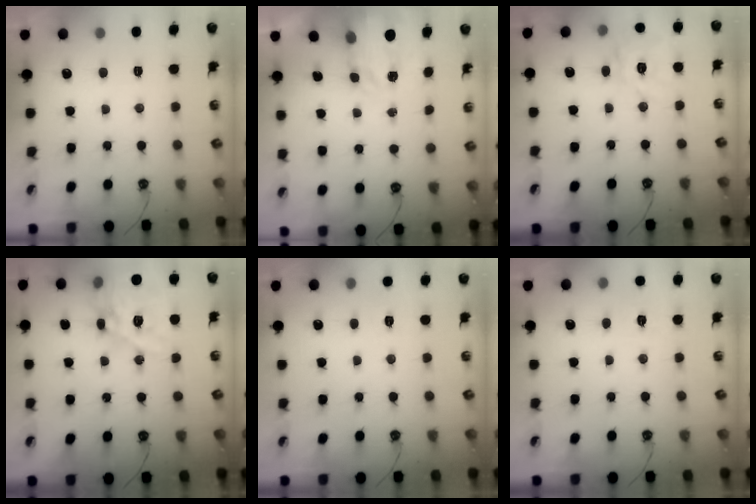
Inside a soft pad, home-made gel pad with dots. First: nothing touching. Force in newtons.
{"total": 3.8, "press": 3.8, "slide": 0.5}
{"total": 12.1, "press": 12.0, "slide": 1.5}
{"total": 17.6, "press": 17.5, "slide": 1.8}
{"total": 3.5, "press": 3.5, "slide": 0.5}
{"total": 6.2, "press": 6.2, "slide": 0.6}